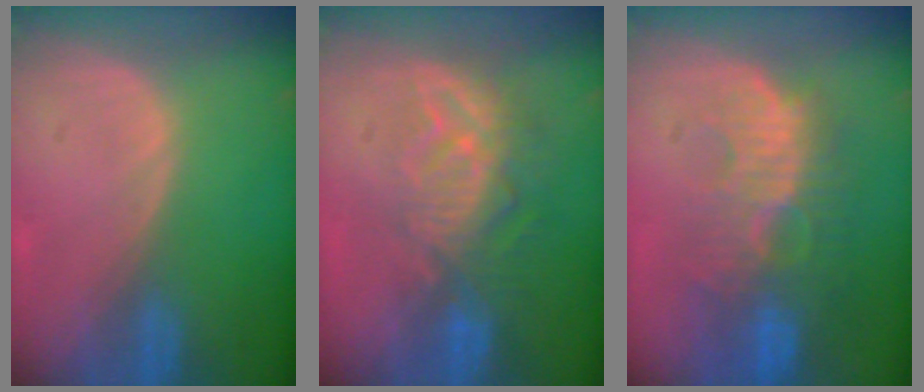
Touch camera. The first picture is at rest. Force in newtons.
{"total": 9.4, "press": 8.2, "slide": 4.6}
{"total": 11.0, "press": 9.7, "slide": 5.3}